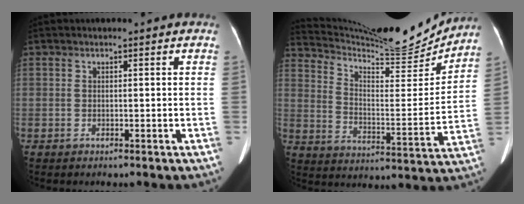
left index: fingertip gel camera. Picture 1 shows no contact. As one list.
[{"total": 20.0, "force": [19.1, 1.4, 5.9], "torque": [-0.115, -0.043, 0.281]}]